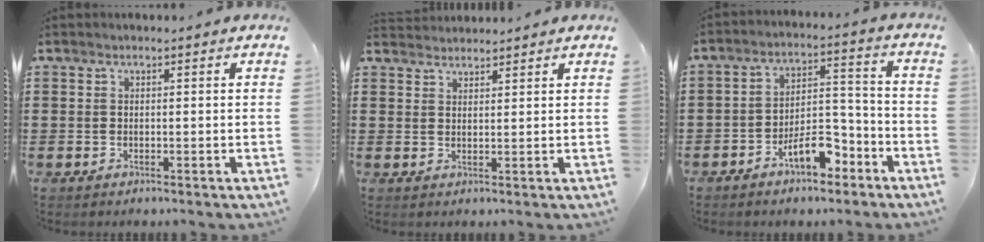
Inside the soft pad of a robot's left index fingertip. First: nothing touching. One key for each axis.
{"total": 2.1, "fx": 2.0, "fy": 0.2, "fz": -0.2, "tx": -0.002, "ty": -0.002, "tz": 0.040}
{"total": 8.1, "fx": -5.1, "fy": 3.3, "fz": 5.4, "tx": -0.088, "ty": 0.021, "tz": -0.089}